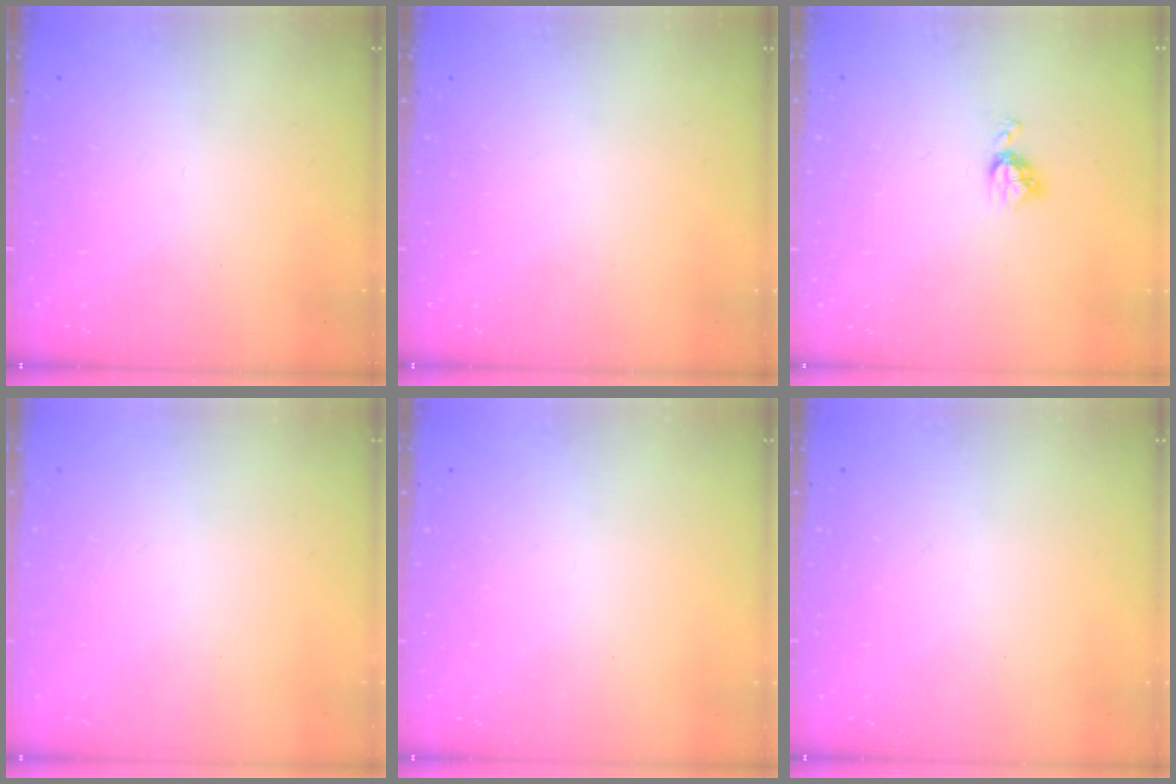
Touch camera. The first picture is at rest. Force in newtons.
{"total": 0.0}
{"total": 4.6, "press": 4.6, "slide": 0.4}
{"total": 0.0}
{"total": 0.0}
{"total": 0.0}